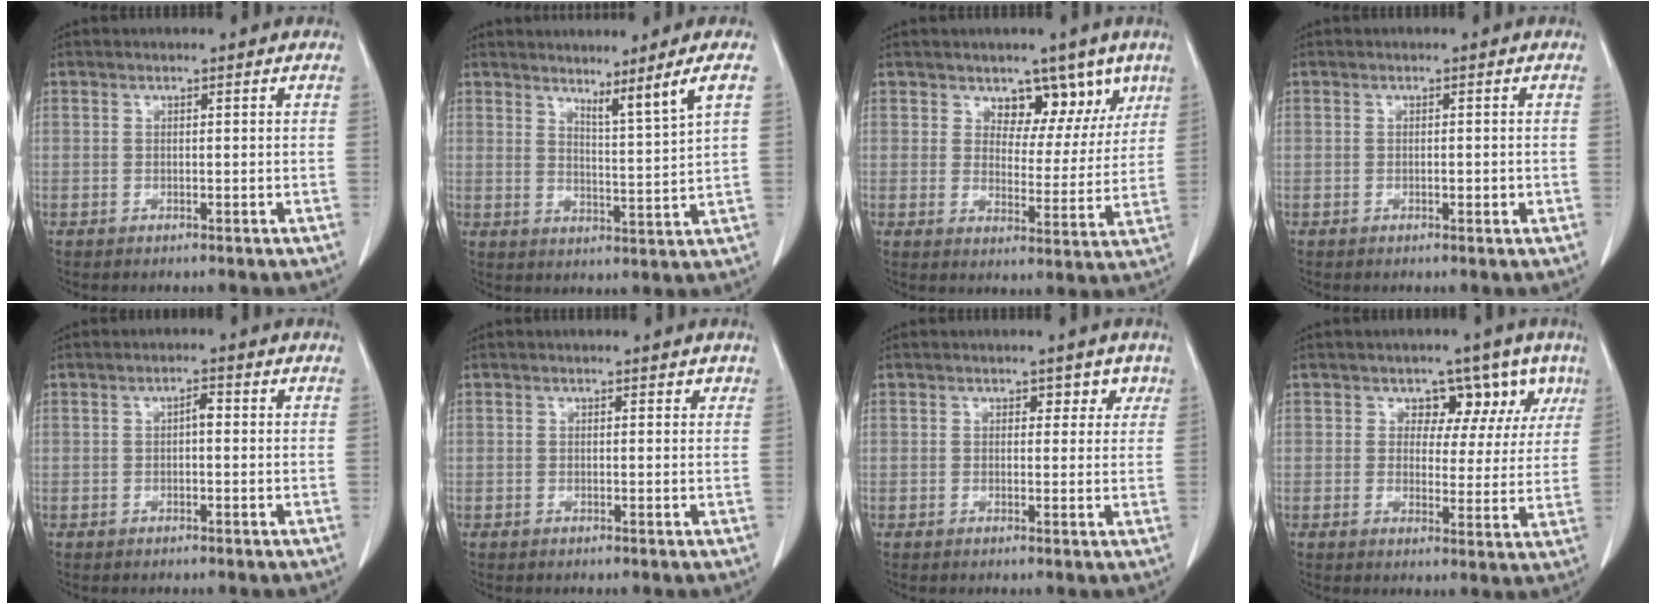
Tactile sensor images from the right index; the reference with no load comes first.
{"total": 4.9, "force": [3.0, -1.8, 3.4], "torque": [-0.058, -0.024, 0.059]}
{"total": 7.4, "force": [4.8, 4.7, 3.2], "torque": [-0.020, 0.000, 0.071]}
{"total": 1.1, "force": [-0.2, 0.4, 1.0], "torque": [-0.018, 0.000, -0.002]}
{"total": 1.5, "force": [0.0, 0.6, 1.4], "torque": [-0.023, 0.005, -0.001]}
{"total": 0.7, "force": [0.4, 0.4, 0.3], "torque": [0.002, 0.000, 0.000]}
{"total": 2.7, "force": [1.4, 1.9, 1.2], "torque": [0.005, 0.005, 0.012]}
{"total": 7.2, "force": [3.8, 5.2, 3.3], "torque": [-0.017, 0.014, 0.041]}